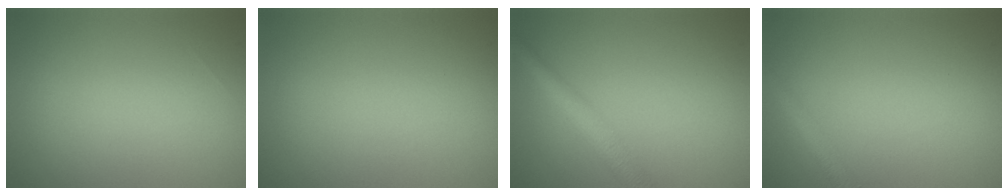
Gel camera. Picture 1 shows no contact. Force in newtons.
{"total": 0.0}
{"total": 3.6, "press": 3.6, "slide": 0.1}
{"total": 1.9, "press": 1.9, "slide": 0.1}